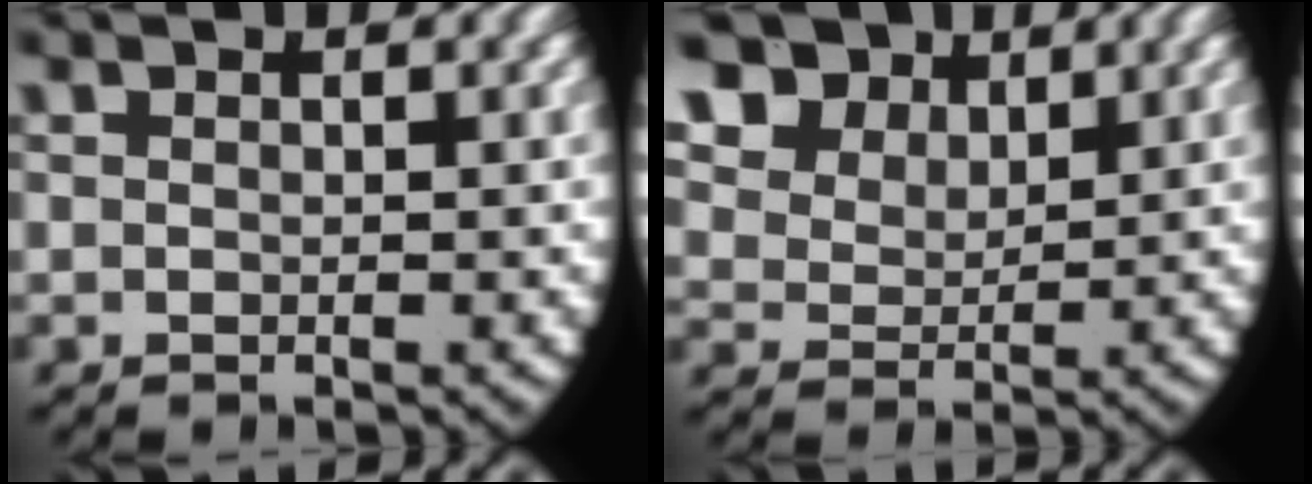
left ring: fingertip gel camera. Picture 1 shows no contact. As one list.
[{"total": 9.1, "force": [4.5, 6.6, 4.4], "torque": [-0.094, 0.008, 0.066]}]